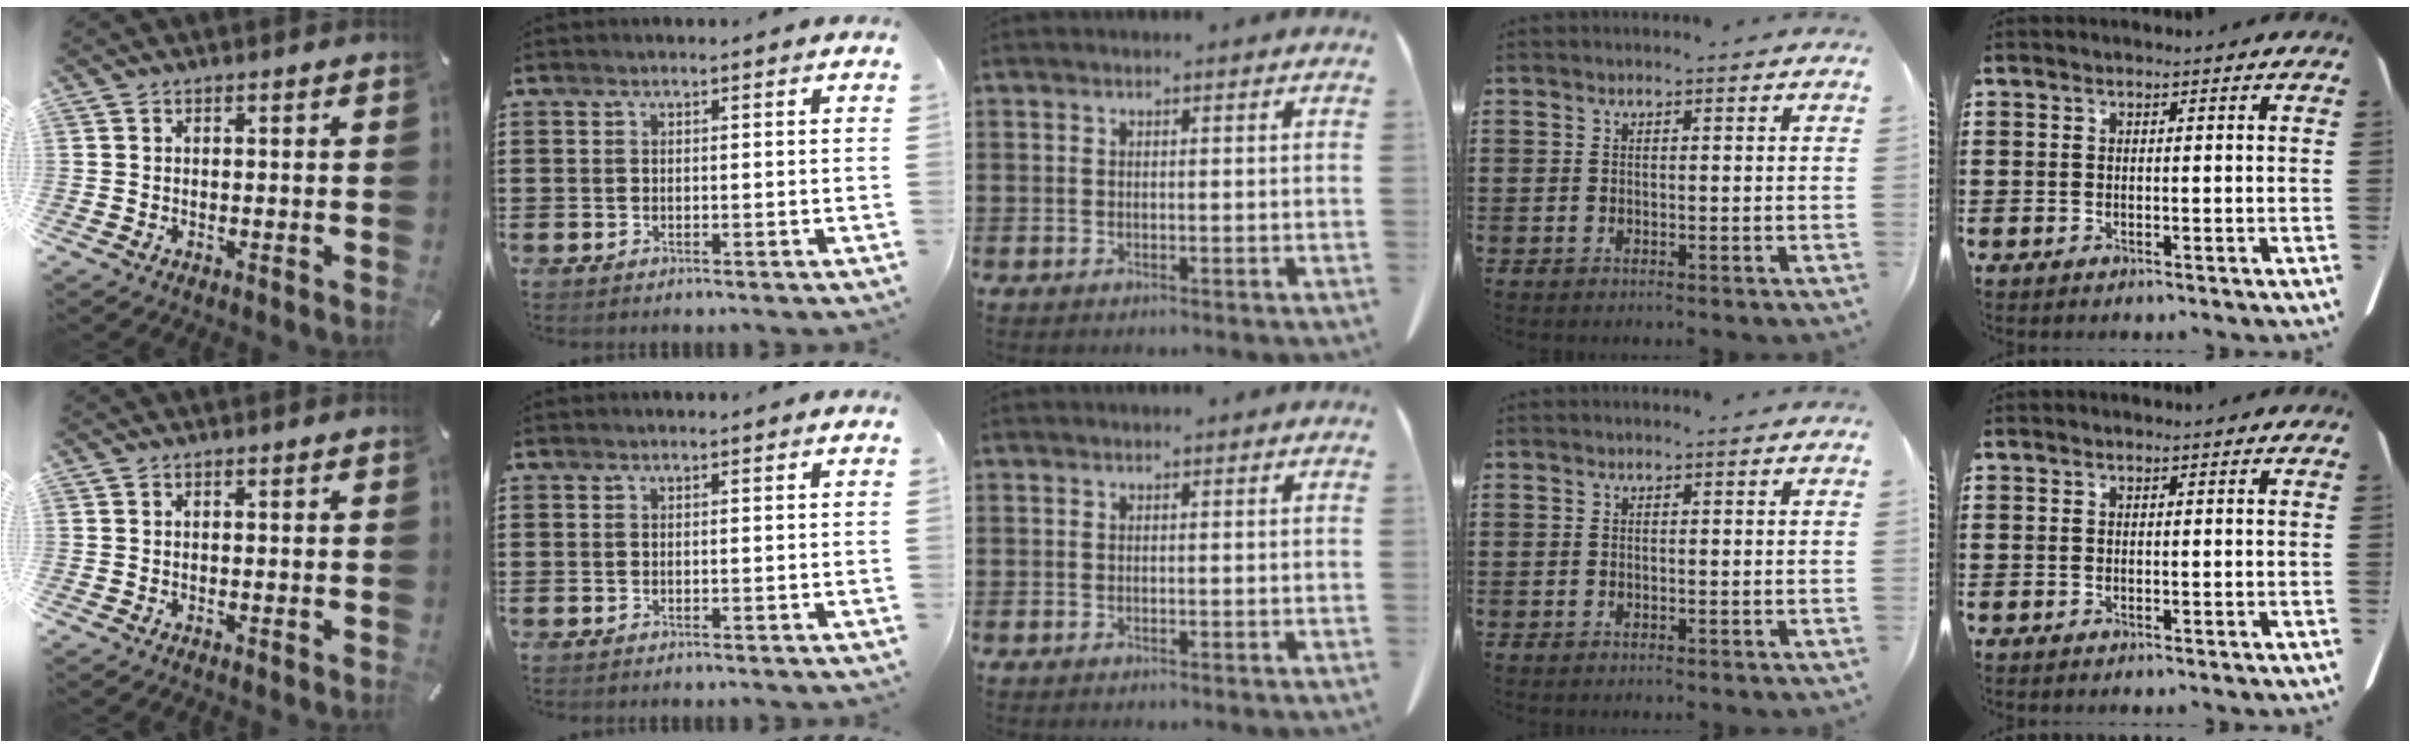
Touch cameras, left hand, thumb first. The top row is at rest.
{}